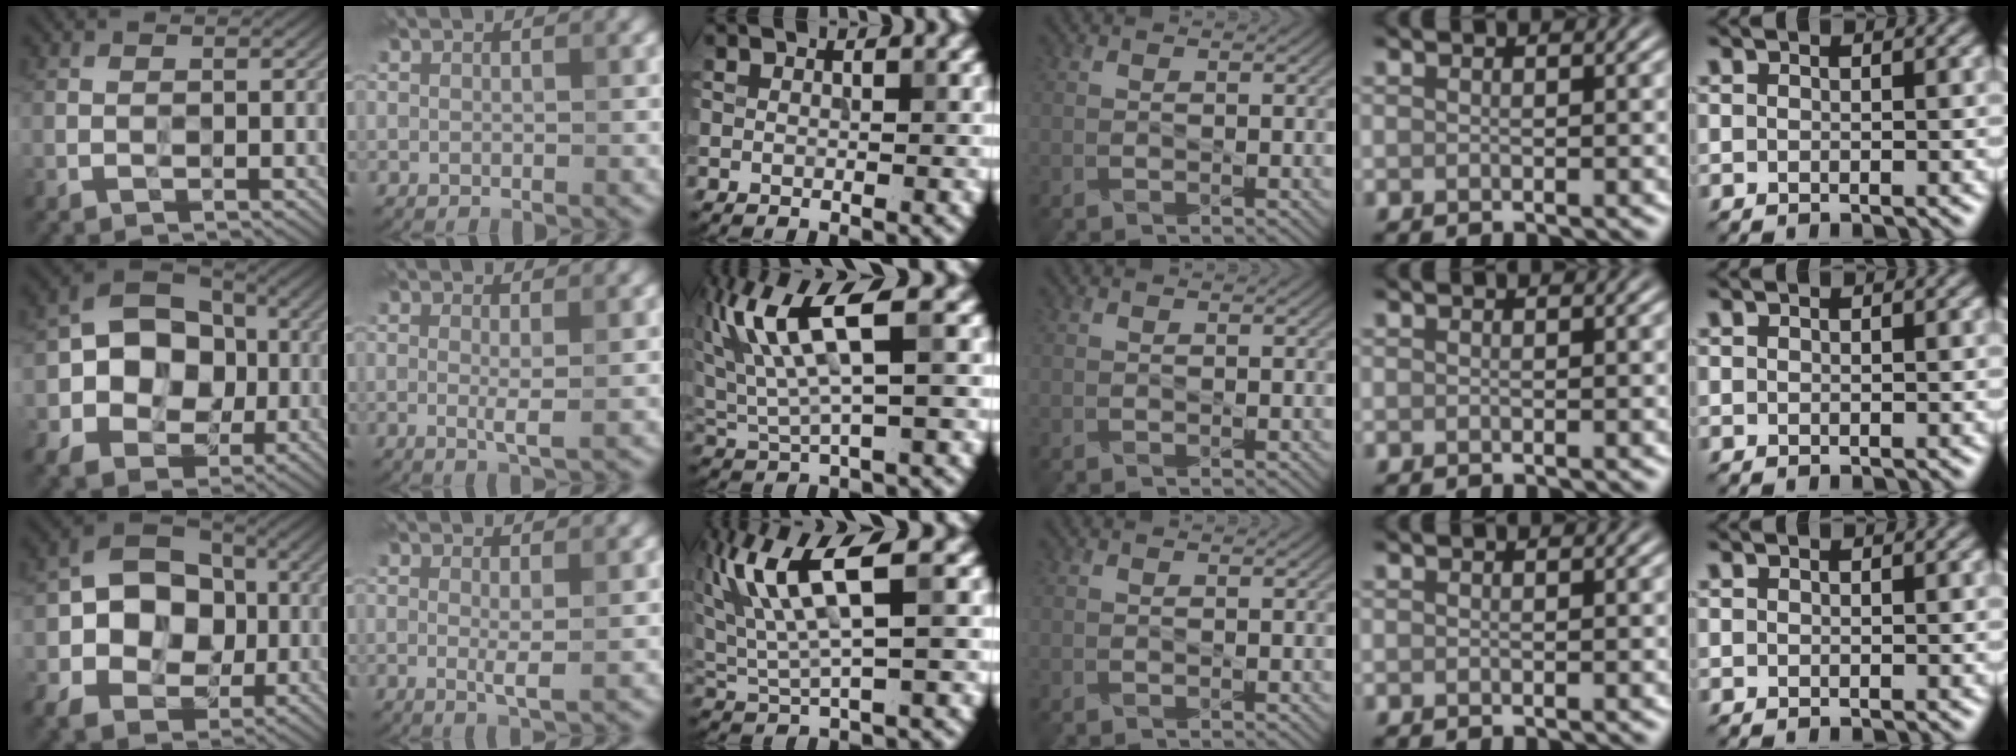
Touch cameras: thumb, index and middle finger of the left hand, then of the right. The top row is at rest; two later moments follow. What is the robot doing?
{"motion": "wipe", "object": "mirror"}